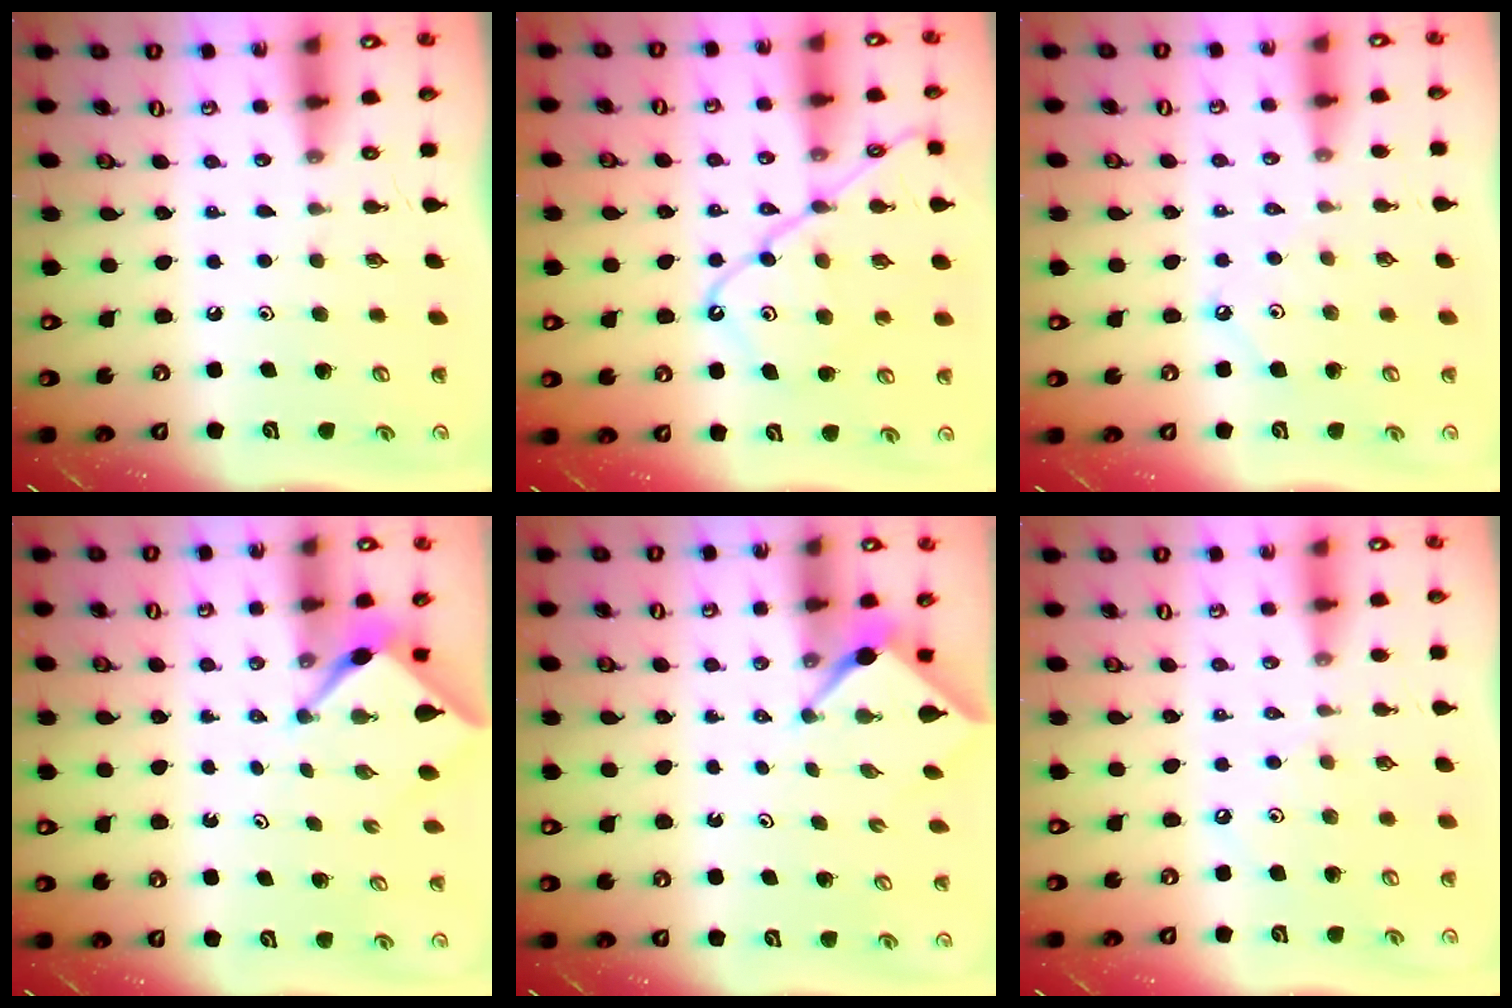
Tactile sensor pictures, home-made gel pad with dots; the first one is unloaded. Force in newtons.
{"total": 13.9, "press": 13.9, "slide": 1.5}
{"total": 3.0, "press": 3.0, "slide": 0.5}
{"total": 2.3, "press": 2.3, "slide": 0.3}
{"total": 2.4, "press": 2.4, "slide": 0.3}
{"total": 3.4, "press": 3.3, "slide": 0.6}